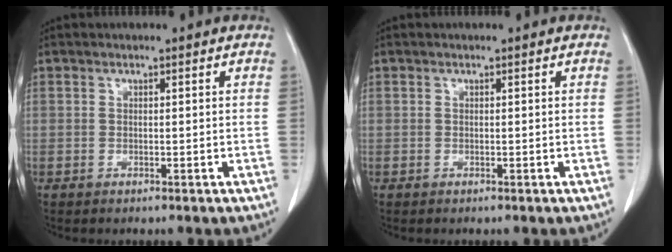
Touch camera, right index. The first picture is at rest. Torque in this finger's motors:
{"motor_torque": [0.00, 0.00, 0.00, 0.00]}